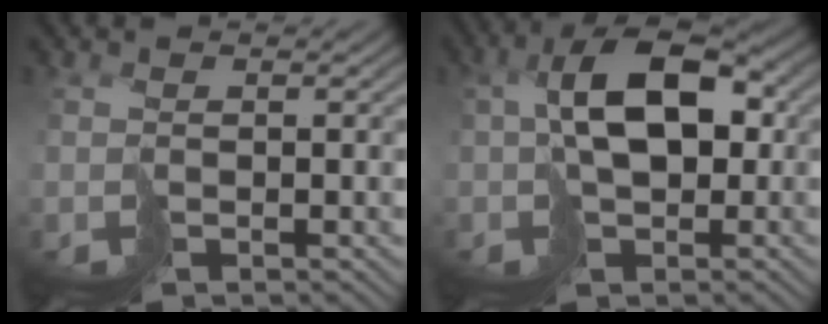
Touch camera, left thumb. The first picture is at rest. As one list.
[{"total": 8.6, "force": [0.5, 4.9, 7.1], "torque": [-0.127, 0.013, 0.006]}]